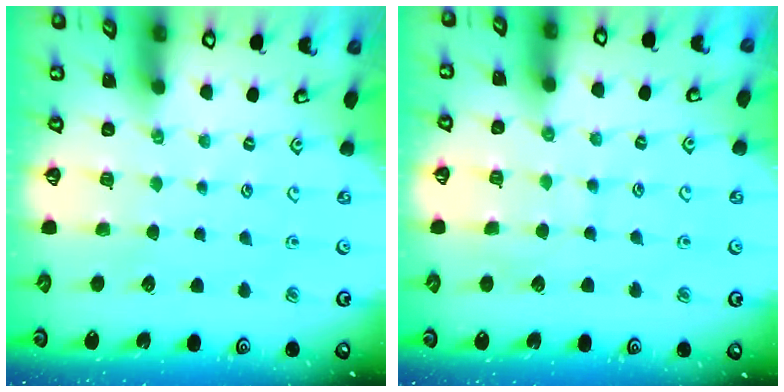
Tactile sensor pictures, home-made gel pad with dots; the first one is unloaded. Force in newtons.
{"total": 5.9, "press": 5.9, "slide": 0.7}